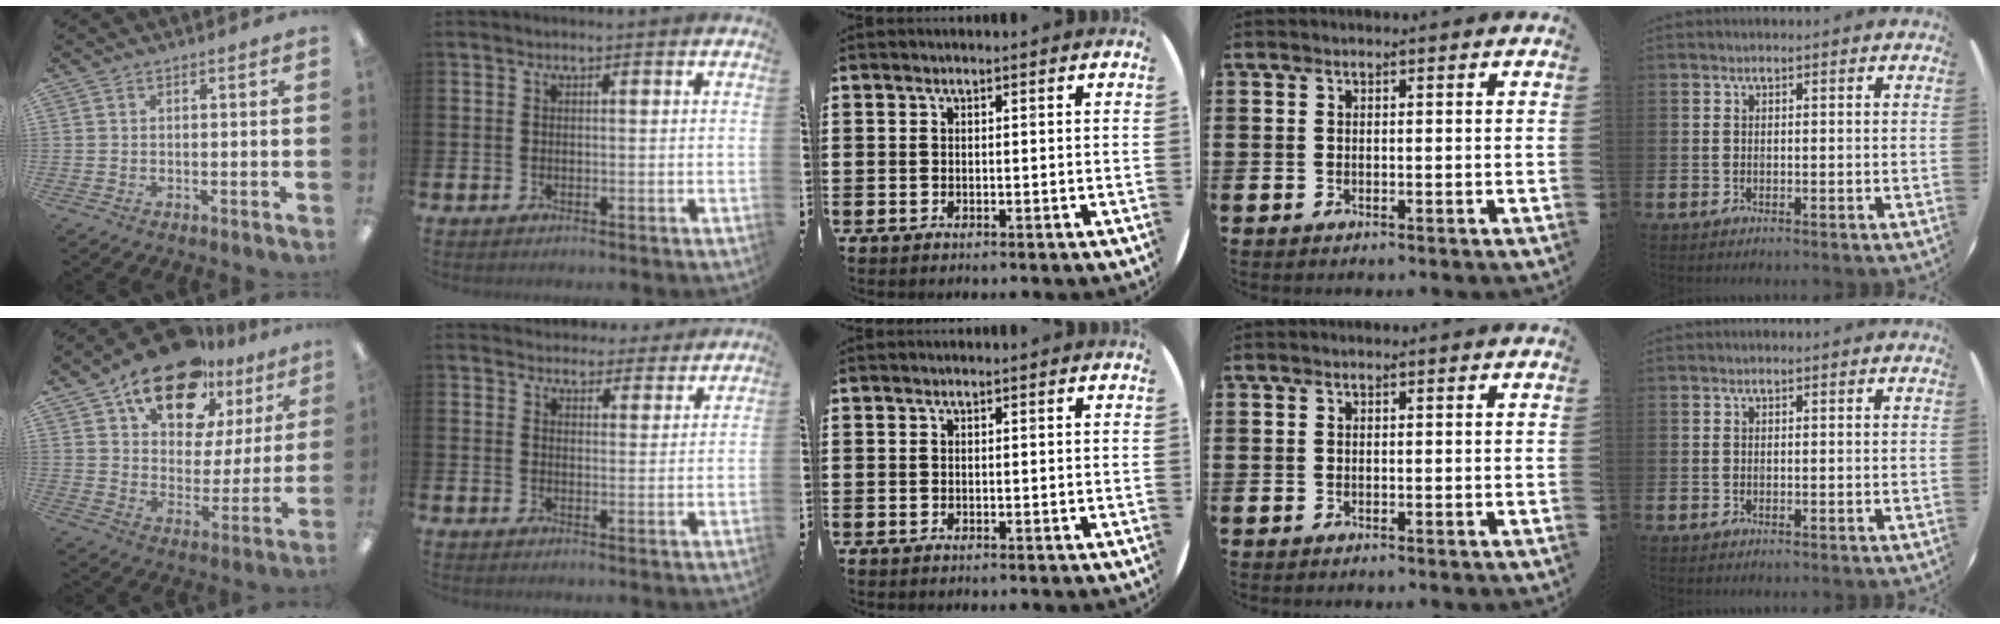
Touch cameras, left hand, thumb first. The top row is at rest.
{"thumb": {"total": 19.3, "force": [13.9, 9.4, 9.5], "torque": [-0.154, -0.083, 0.242]}, "index": {"total": 3.9, "force": [3.7, 1.2, -0.2], "torque": [0.001, -0.025, 0.066]}}